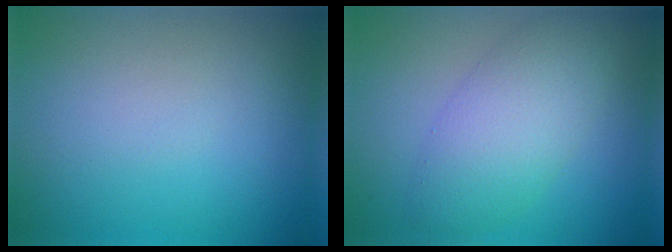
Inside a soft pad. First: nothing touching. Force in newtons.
{"total": 5.8, "press": 5.8, "slide": 0.2}